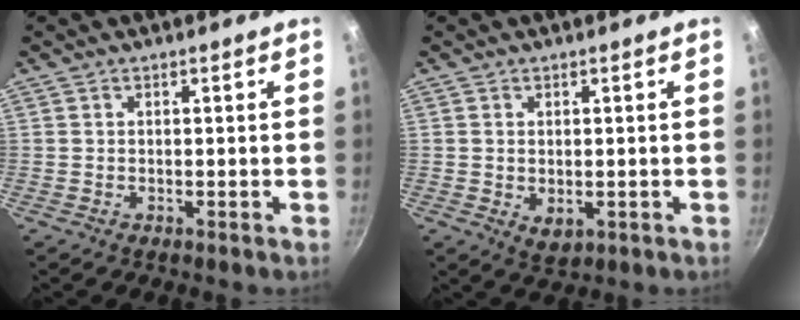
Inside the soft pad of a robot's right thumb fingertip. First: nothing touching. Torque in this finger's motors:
{"motor_torque": [-0.59, 0.07, -0.27, -0.04, 0.07]}